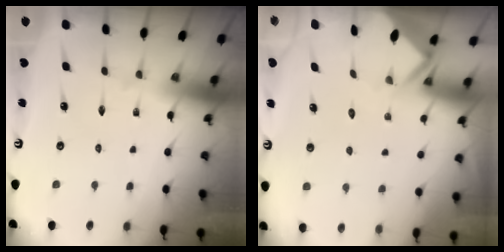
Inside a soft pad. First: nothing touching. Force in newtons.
{"total": 2.9, "press": 2.9, "slide": 0.2}